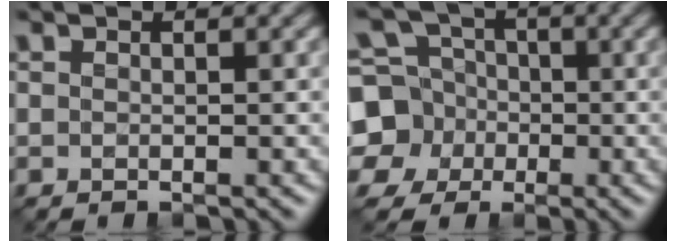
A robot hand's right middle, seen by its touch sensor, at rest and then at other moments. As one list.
[{"total": 9.1, "force": [-1.7, 8.5, 2.8], "torque": [-0.075, 0.006, -0.065]}]